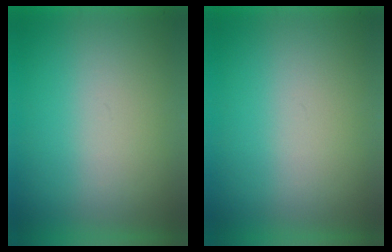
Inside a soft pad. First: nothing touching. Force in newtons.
{"total": 0.0}